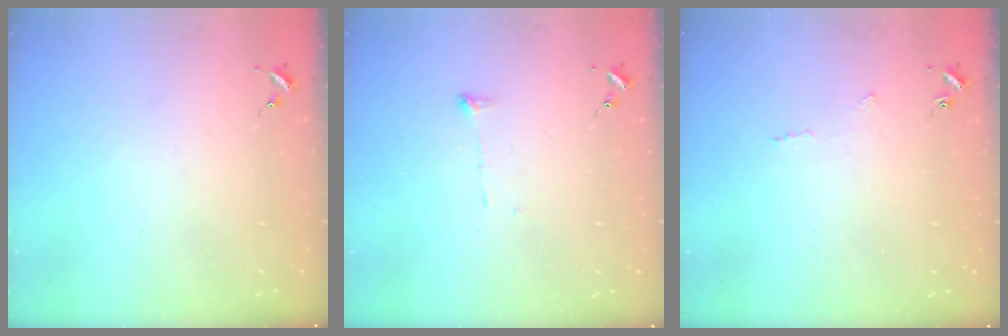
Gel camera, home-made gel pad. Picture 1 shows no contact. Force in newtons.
{"total": 4.6, "press": 4.5, "slide": 0.7}
{"total": 2.9, "press": 2.9, "slide": 0.5}